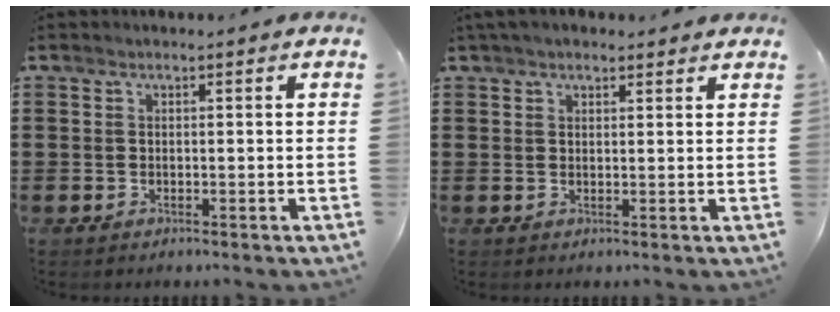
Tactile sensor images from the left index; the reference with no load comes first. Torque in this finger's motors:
{"motor_torque": [2.14, 0.00, 1.05, 0.21]}